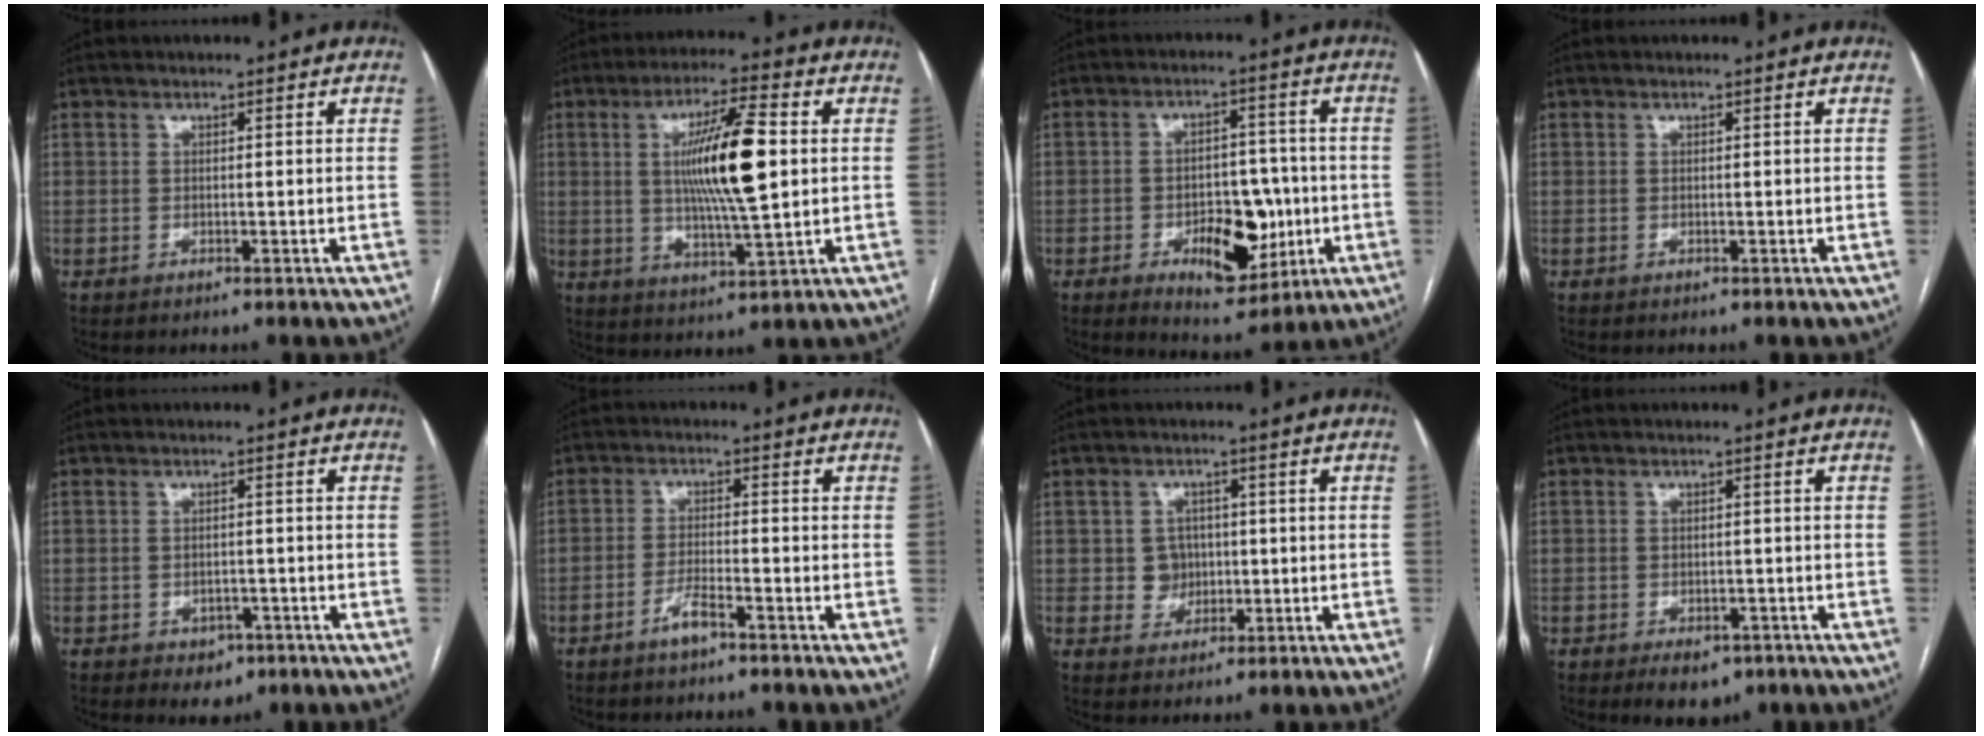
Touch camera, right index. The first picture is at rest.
{"total": 13.0, "force": [1.6, 1.1, 12.9], "torque": [-0.227, 0.001, 0.027]}
{"total": 10.7, "force": [-3.0, 5.5, 8.7], "torque": [-0.120, 0.011, -0.034]}
{"total": 0.0}
{"total": 3.0, "force": [-1.7, 2.1, 1.4], "torque": [-0.011, 0.003, -0.015]}
{"total": 3.1, "force": [-2.3, 0.2, 2.1], "torque": [-0.040, 0.000, -0.046]}
{"total": 3.7, "force": [0.0, 3.6, 1.1], "torque": [-0.009, 0.011, 0.005]}
{"total": 4.9, "force": [-3.2, 2.8, 2.4], "torque": [-0.026, -0.001, -0.037]}